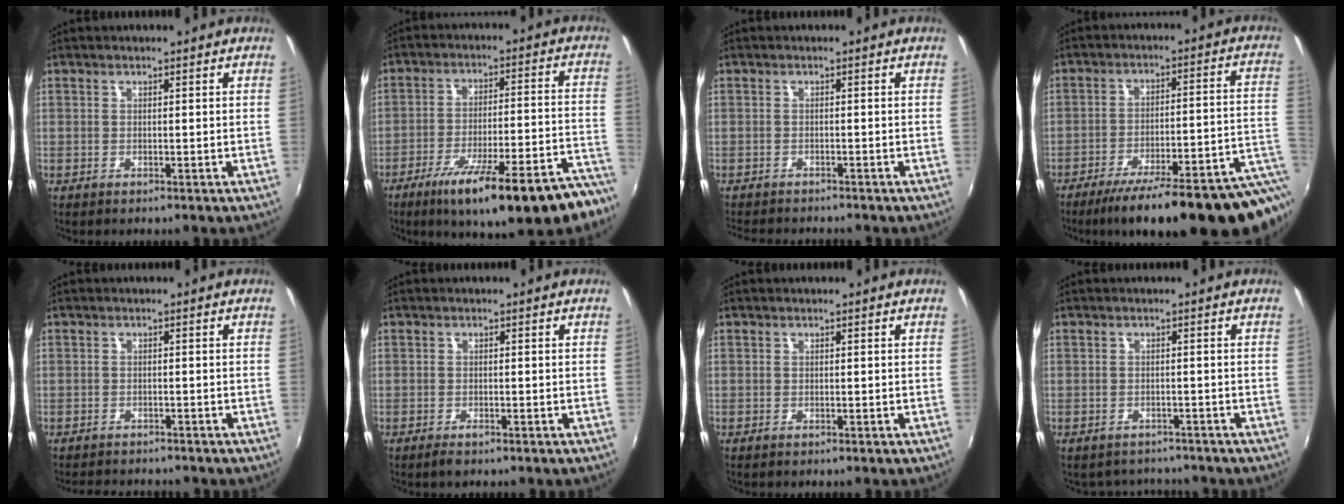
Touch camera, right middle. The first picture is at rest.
{"total": 23.0, "force": [-17.1, 3.9, 14.8], "torque": [-0.223, -0.042, -0.238]}
{"total": 4.7, "force": [-4.4, 0.7, 1.4], "torque": [-0.039, -0.018, -0.074]}
{"total": 21.0, "force": [-13.3, 2.1, 16.1], "torque": [-0.211, -0.036, -0.180]}
{"total": 3.6, "force": [-3.3, 1.2, 0.6], "torque": [-0.024, -0.004, -0.056]}
{"total": 1.7, "force": [-1.2, 0.6, 1.0], "torque": [-0.021, -0.005, -0.024]}
{"total": 0.0}
{"total": 4.3, "force": [-3.9, 1.8, 0.3], "torque": [-0.013, -0.007, -0.055]}